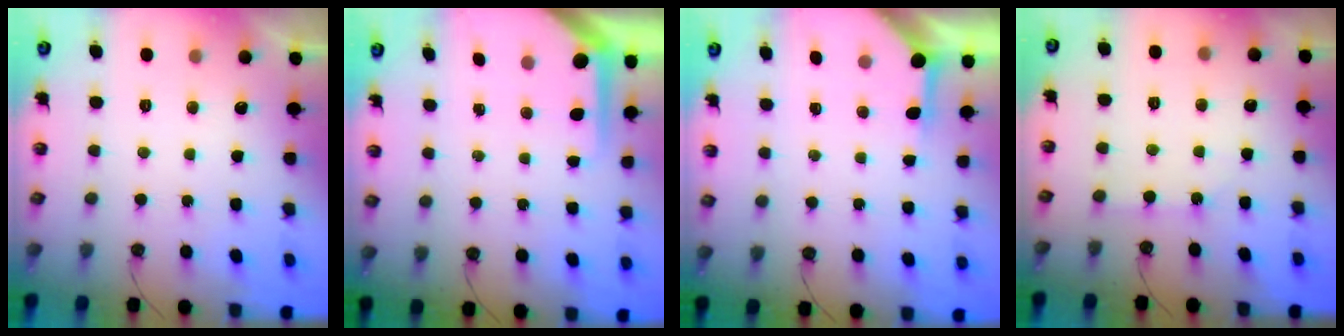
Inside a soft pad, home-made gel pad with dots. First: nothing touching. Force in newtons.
{"total": 5.2, "press": 5.2, "slide": 0.4}
{"total": 3.8, "press": 3.7, "slide": 0.4}
{"total": 2.9, "press": 2.9, "slide": 0.3}